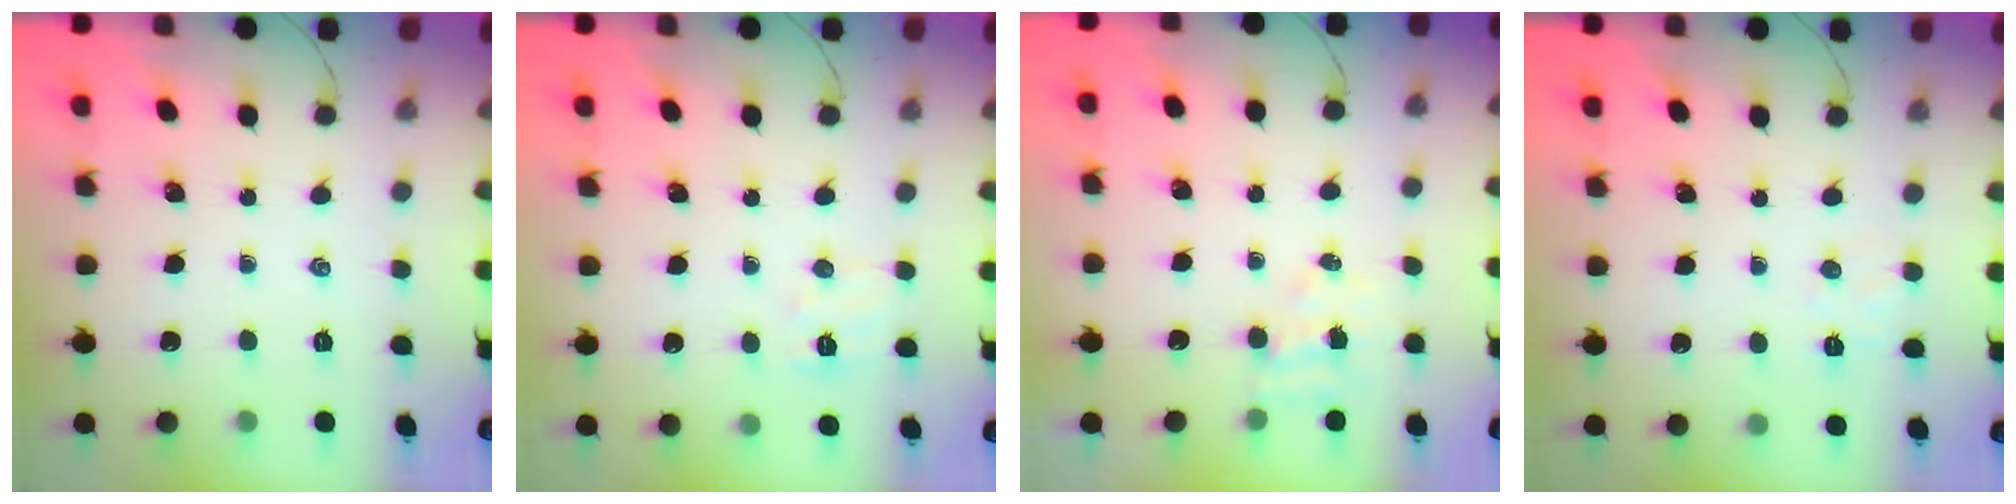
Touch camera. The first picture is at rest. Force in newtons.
{"total": 6.0, "press": 5.9, "slide": 1.4}
{"total": 4.2, "press": 4.1, "slide": 0.9}
{"total": 3.7, "press": 3.6, "slide": 0.9}